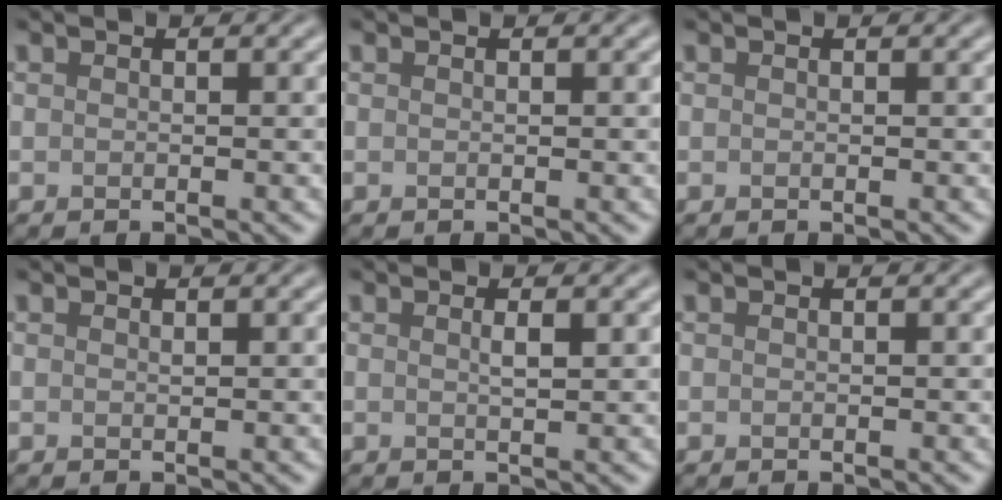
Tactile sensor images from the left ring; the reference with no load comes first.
{"total": 0.0}
{"total": 0.0}
{"total": 0.0}
{"total": 1.0, "force": [0.4, 0.2, 0.9], "torque": [-0.014, 0.002, 0.004]}
{"total": 0.0}